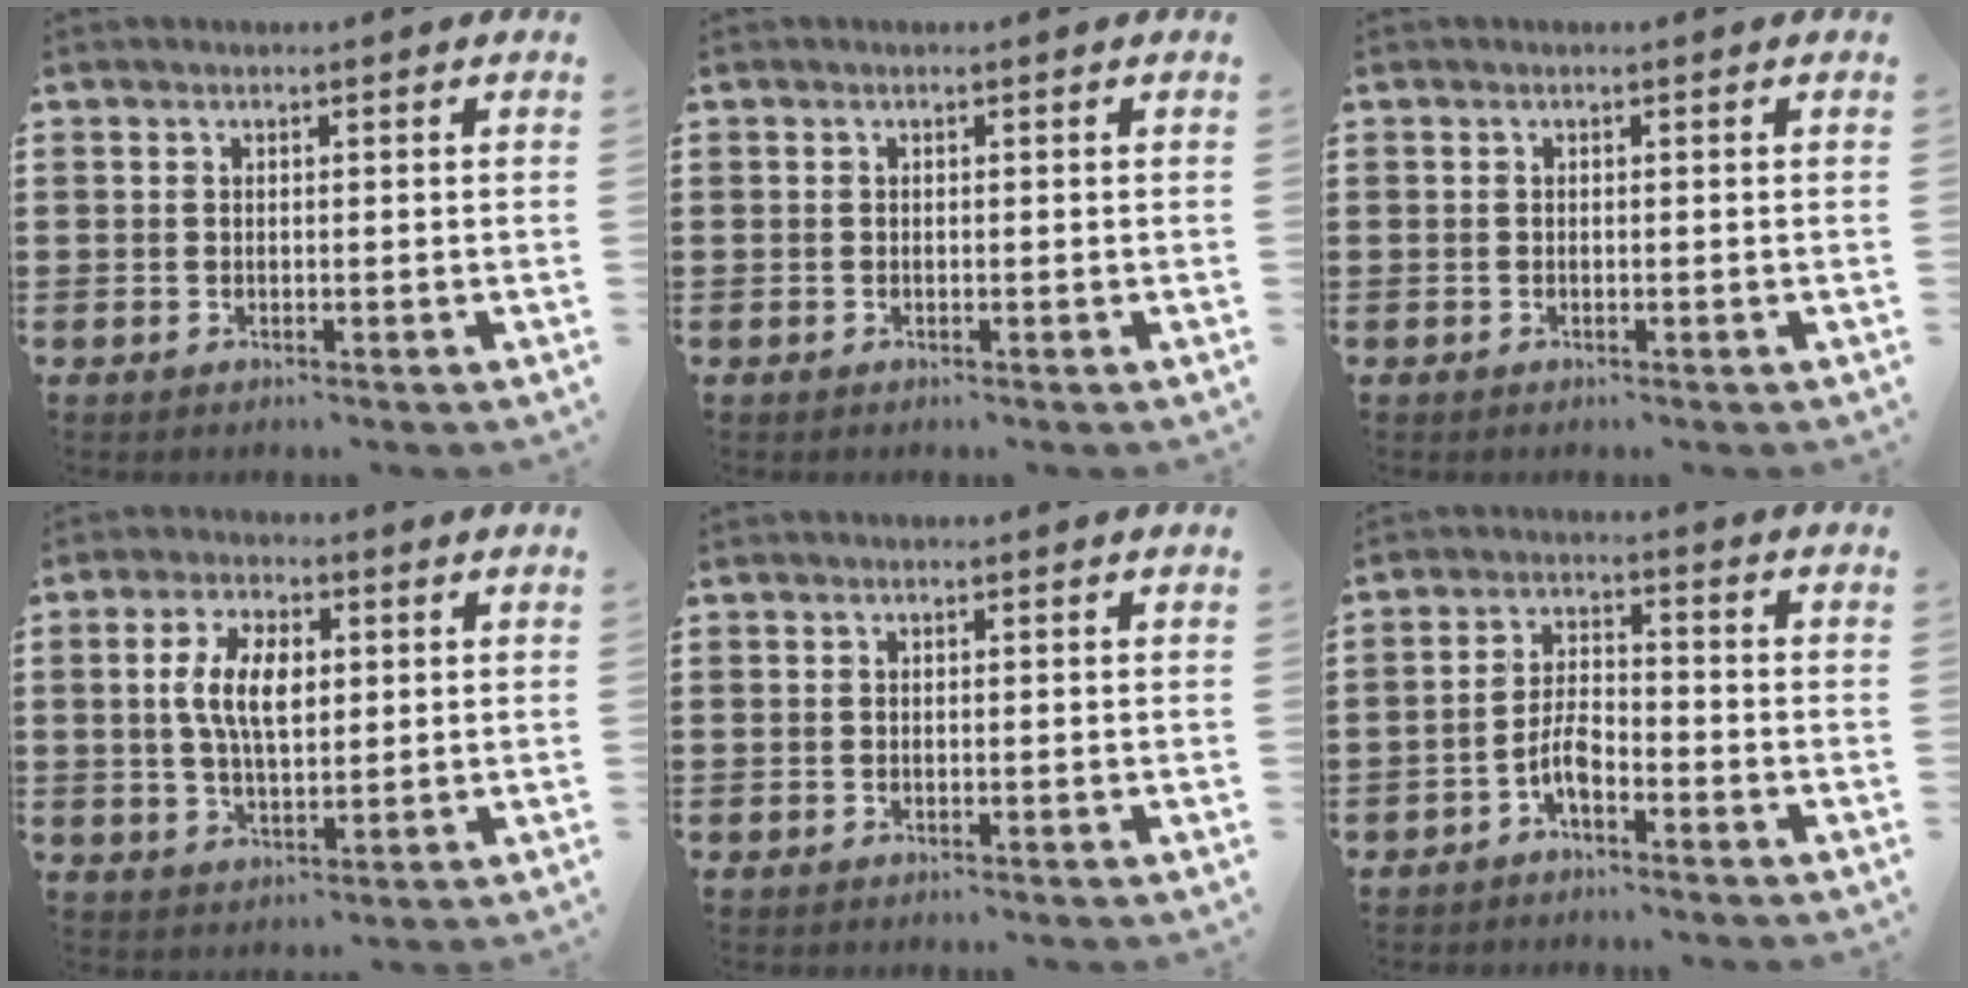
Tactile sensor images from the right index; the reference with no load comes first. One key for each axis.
{"total": 0.0}
{"total": 0.0}
{"total": 7.3, "fx": 1.2, "fy": 3.7, "fz": 6.2, "tx": -0.134, "ty": 0.011, "tz": 0.017}
{"total": 0.0}
{"total": 4.6, "fx": -2.7, "fy": 1.6, "fz": 3.3, "tx": -0.080, "ty": 0.001, "tz": -0.058}